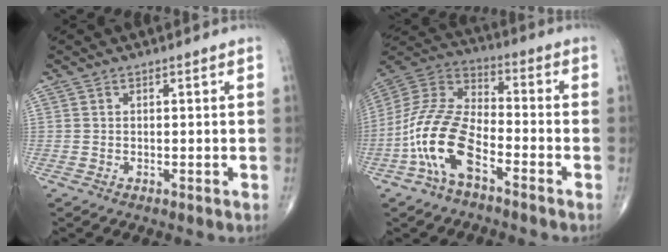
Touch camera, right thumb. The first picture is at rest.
{"total": 14.8, "force": [-6.6, 6.8, 11.4], "torque": [-0.233, 0.048, -0.135]}